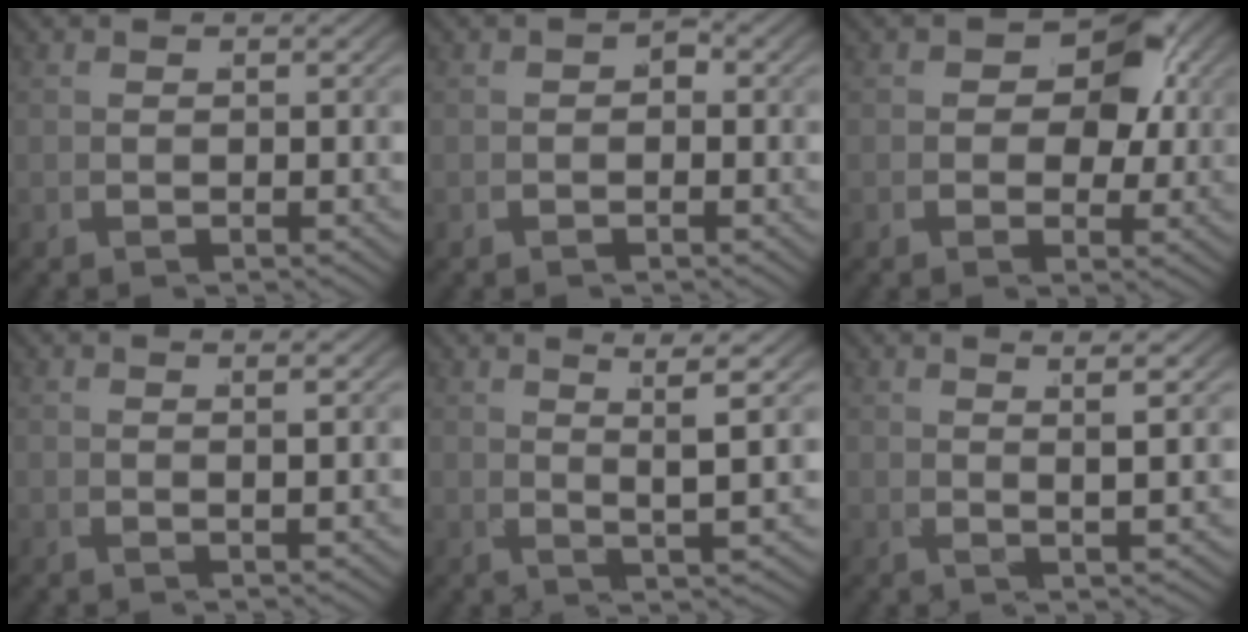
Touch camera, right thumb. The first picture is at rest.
{"total": 1.0, "force": [-0.5, 0.7, 0.5], "torque": [-0.008, -0.004, -0.012]}
{"total": 6.8, "force": [1.0, 4.7, 4.8], "torque": [-0.085, -0.022, 0.023]}
{"total": 1.0, "force": [0.4, 0.1, 0.9], "torque": [-0.022, 0.001, 0.006]}
{"total": 4.6, "force": [2.7, 0.4, 3.7], "torque": [-0.061, 0.004, 0.043]}
{"total": 2.8, "force": [1.8, 0.1, 2.2], "torque": [-0.045, 0.002, 0.030]}